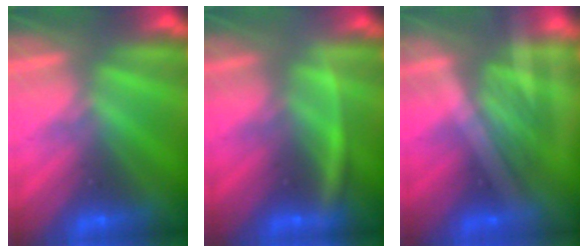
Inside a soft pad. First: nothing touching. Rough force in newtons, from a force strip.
{"total": 3.0}
{"total": 1.8}